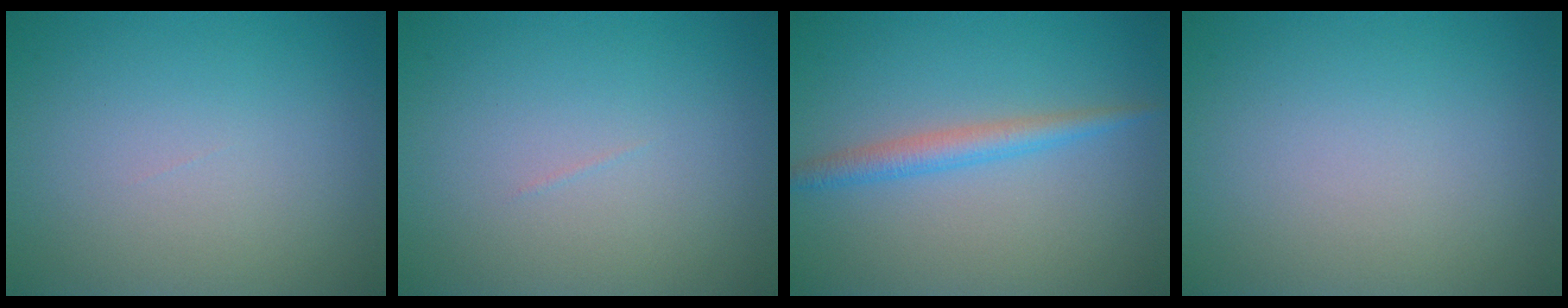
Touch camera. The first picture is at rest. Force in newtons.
{"total": 0.0}
{"total": 2.3, "press": 2.3, "slide": 0.1}
{"total": 0.0}